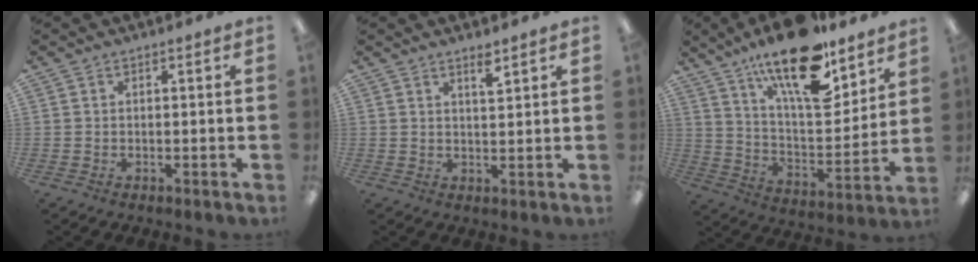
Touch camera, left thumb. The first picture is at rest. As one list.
[{"total": 3.1, "force": [2.4, 0.5, 1.9], "torque": [-0.027, -0.009, 0.040]}, {"total": 20.8, "force": [14.3, 7.5, 13.1], "torque": [-0.218, -0.088, 0.242]}]